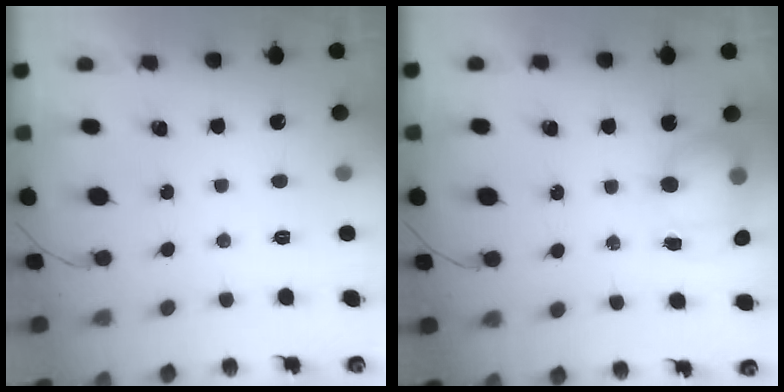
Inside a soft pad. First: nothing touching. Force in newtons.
{"total": 11.5, "press": 8.8, "slide": 7.4}